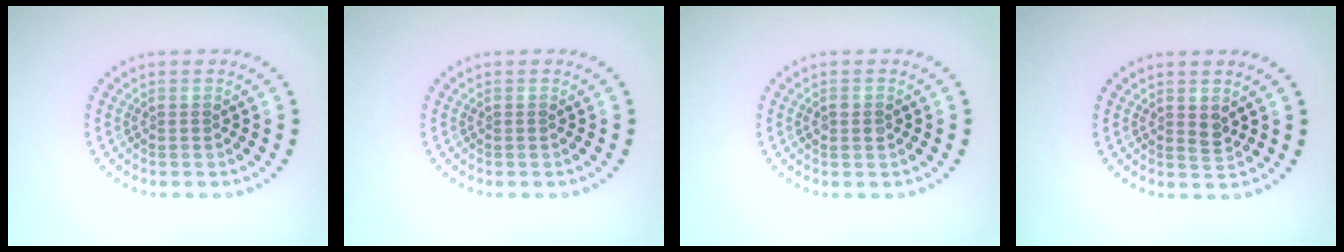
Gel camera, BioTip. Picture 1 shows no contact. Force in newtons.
{"total": 0.0}
{"total": 1.4, "press": 1.4, "slide": 0.1}
{"total": 1.0, "press": 0.9, "slide": 0.4}